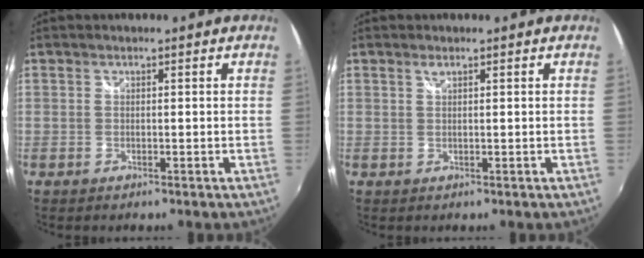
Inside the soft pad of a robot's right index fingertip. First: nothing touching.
{"total": 0.8, "force": [0.5, 0.1, 0.6], "torque": [-0.010, 0.002, 0.010]}